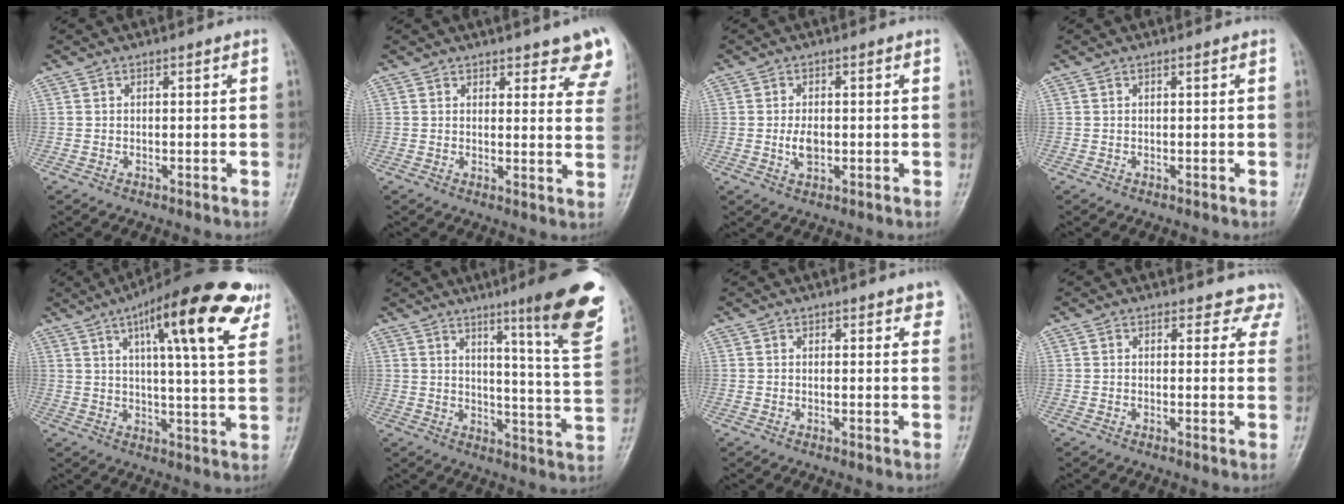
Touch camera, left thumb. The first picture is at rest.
{"total": 8.7, "force": [6.8, 3.1, 4.4], "torque": [-0.012, -0.038, 0.069]}
{"total": 3.5, "force": [-0.3, 2.2, 2.7], "torque": [-0.047, -0.002, -0.007]}
{"total": 0.0}
{"total": 20.1, "force": [10.1, 4.7, 16.8], "torque": [-0.217, -0.019, 0.138]}
{"total": 18.1, "force": [10.5, 1.6, 14.7], "torque": [-0.165, -0.064, 0.142]}
{"total": 3.1, "force": [2.2, 1.5, 1.7], "torque": [0.006, -0.008, 0.023]}
{"total": 5.7, "force": [4.9, 2.8, -0.1], "torque": [0.051, -0.020, 0.026]}